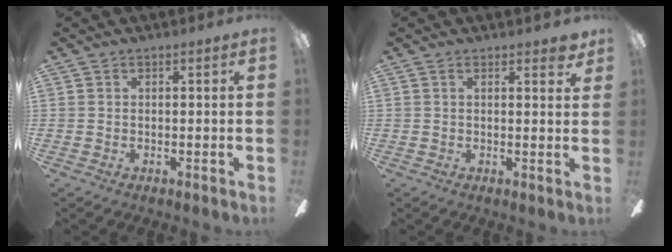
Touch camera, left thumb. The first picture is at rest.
{"total": 2.2, "force": [1.7, 0.7, 1.3], "torque": [-0.005, -0.006, 0.024]}